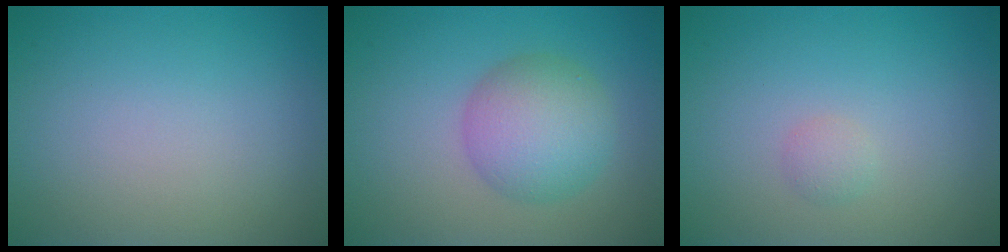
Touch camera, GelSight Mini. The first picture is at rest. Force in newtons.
{"total": 5.2, "press": 5.2, "slide": 0.3}
{"total": 0.9, "press": 0.9, "slide": 0.0}